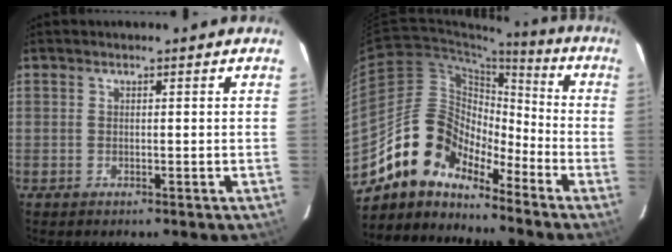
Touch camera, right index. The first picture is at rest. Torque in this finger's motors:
{"motor_torque": [1.08, -1.06, 0.52, 0.01]}